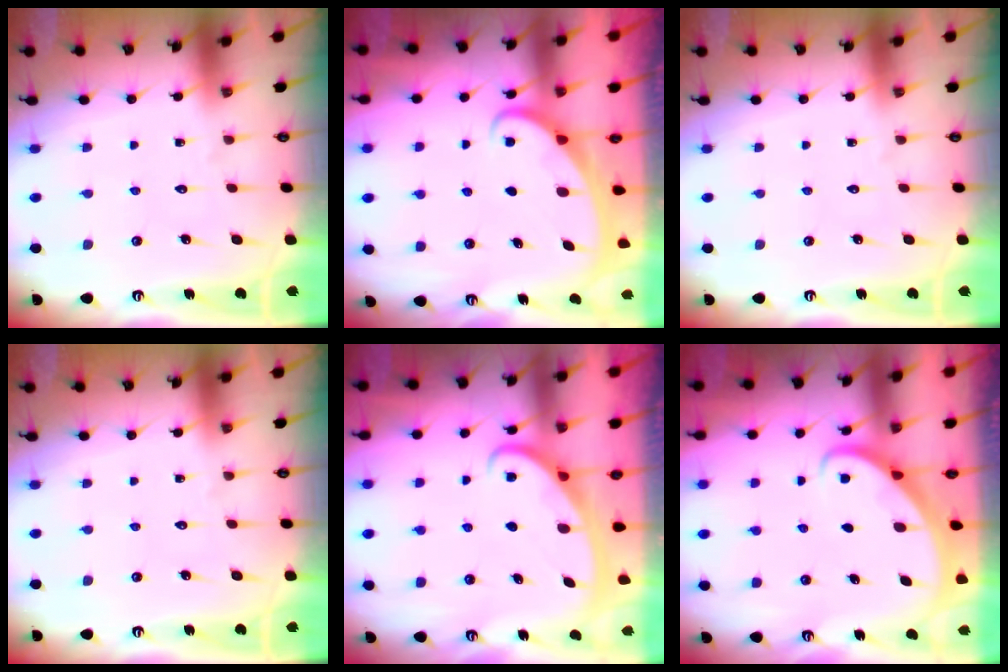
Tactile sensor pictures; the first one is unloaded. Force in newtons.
{"total": 2.3, "press": 2.2, "slide": 0.4}
{"total": 0.0}
{"total": 0.0}
{"total": 2.6, "press": 2.6, "slide": 0.4}
{"total": 2.5, "press": 2.5, "slide": 0.2}